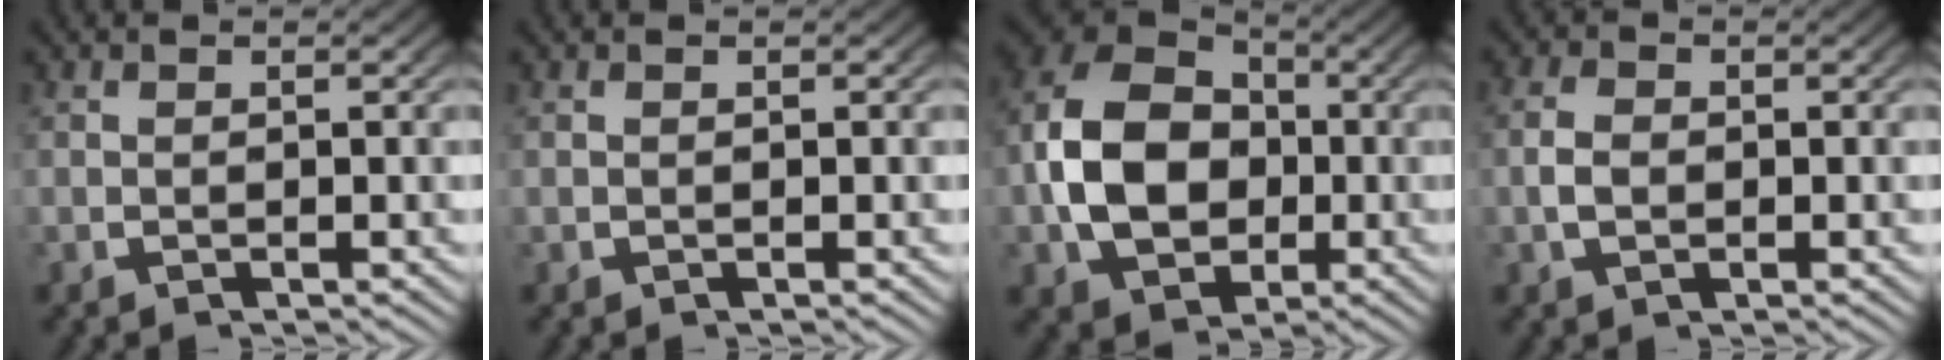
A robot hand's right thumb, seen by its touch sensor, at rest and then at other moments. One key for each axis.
{"total": 0.0}
{"total": 13.6, "fx": 0.0, "fy": 10.4, "fz": 8.7, "tx": -0.195, "ty": -0.031, "tz": 0.011}
{"total": 2.2, "fx": -0.3, "fy": 1.6, "fz": 1.5, "tx": -0.035, "ty": -0.007, "tz": -0.003}